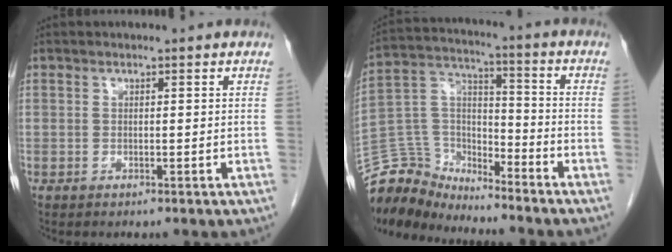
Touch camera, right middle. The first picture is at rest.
{"total": 11.5, "force": [-11.2, 2.3, 0.3], "torque": [-0.013, 0.045, -0.222]}